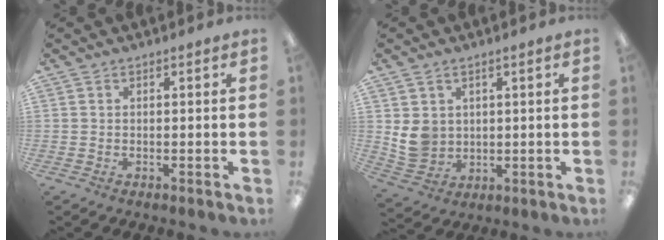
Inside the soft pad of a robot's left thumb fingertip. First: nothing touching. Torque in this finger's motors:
{"motor_torque": [-0.16, 0.22, 0.65, -0.66, 0.00]}